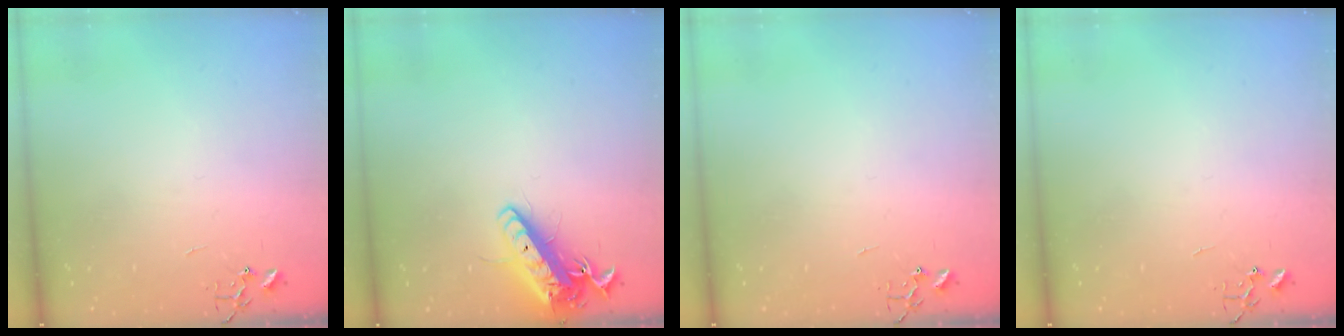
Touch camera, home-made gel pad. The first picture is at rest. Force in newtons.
{"total": 15.2, "press": 14.9, "slide": 2.9}
{"total": 0.0}
{"total": 0.0}